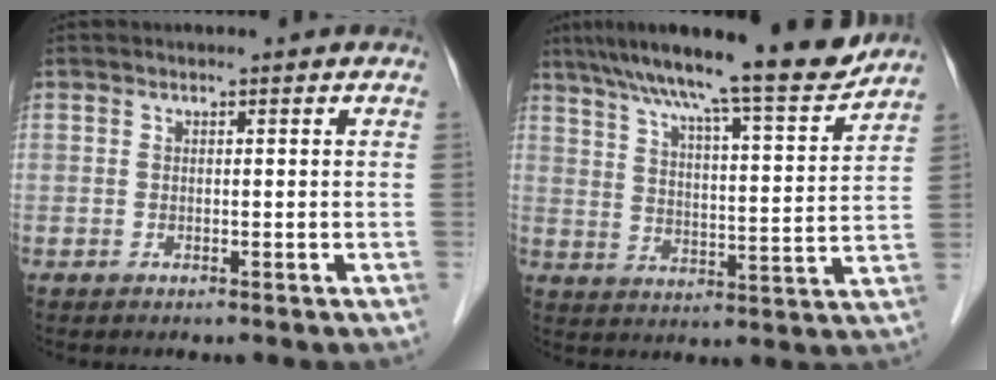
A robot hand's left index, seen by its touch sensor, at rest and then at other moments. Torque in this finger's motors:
{"motor_torque": [0.48, -0.48, 0.71, 0.21]}